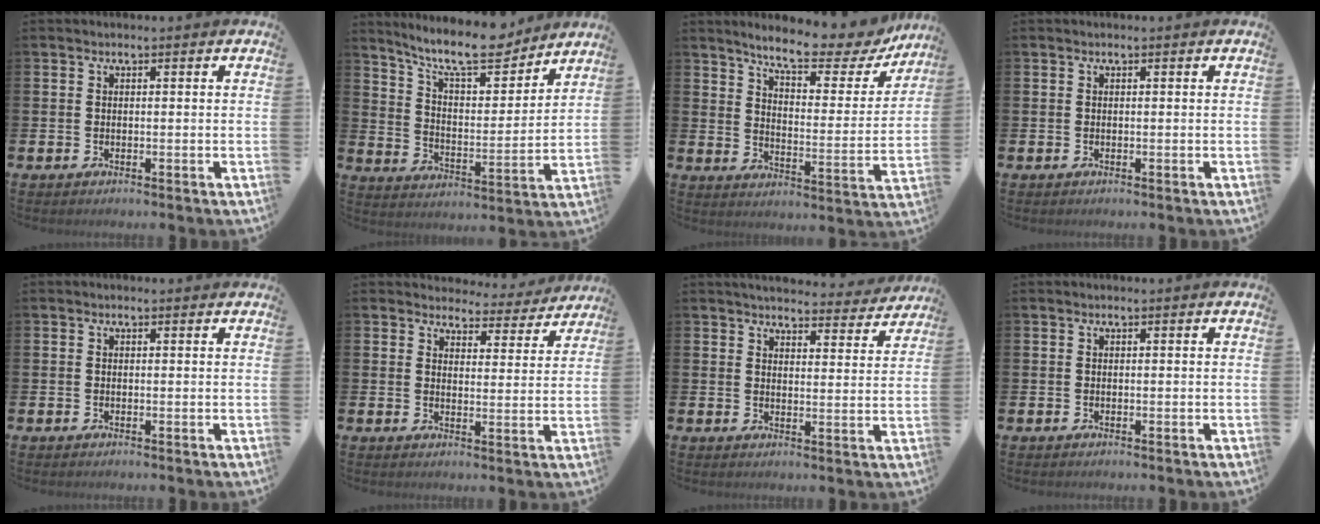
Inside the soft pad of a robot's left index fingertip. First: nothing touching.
{"total": 11.5, "force": [10.2, 2.5, 4.8], "torque": [-0.110, -0.061, 0.181]}
{"total": 8.9, "force": [7.9, 1.6, 3.7], "torque": [-0.087, -0.051, 0.132]}
{"total": 0.0}
{"total": 0.0}
{"total": 4.0, "force": [3.8, 1.3, 0.2], "torque": [-0.003, -0.035, 0.060]}
{"total": 4.5, "force": [4.5, 0.7, 0.4], "torque": [-0.008, -0.037, 0.075]}
{"total": 0.0}